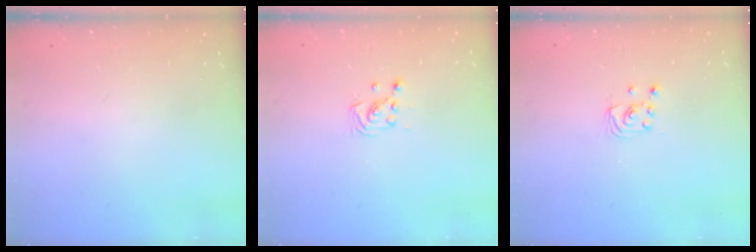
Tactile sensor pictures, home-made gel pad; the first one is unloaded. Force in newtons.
{"total": 2.9, "press": 2.9, "slide": 0.3}
{"total": 1.9, "press": 1.9, "slide": 0.1}